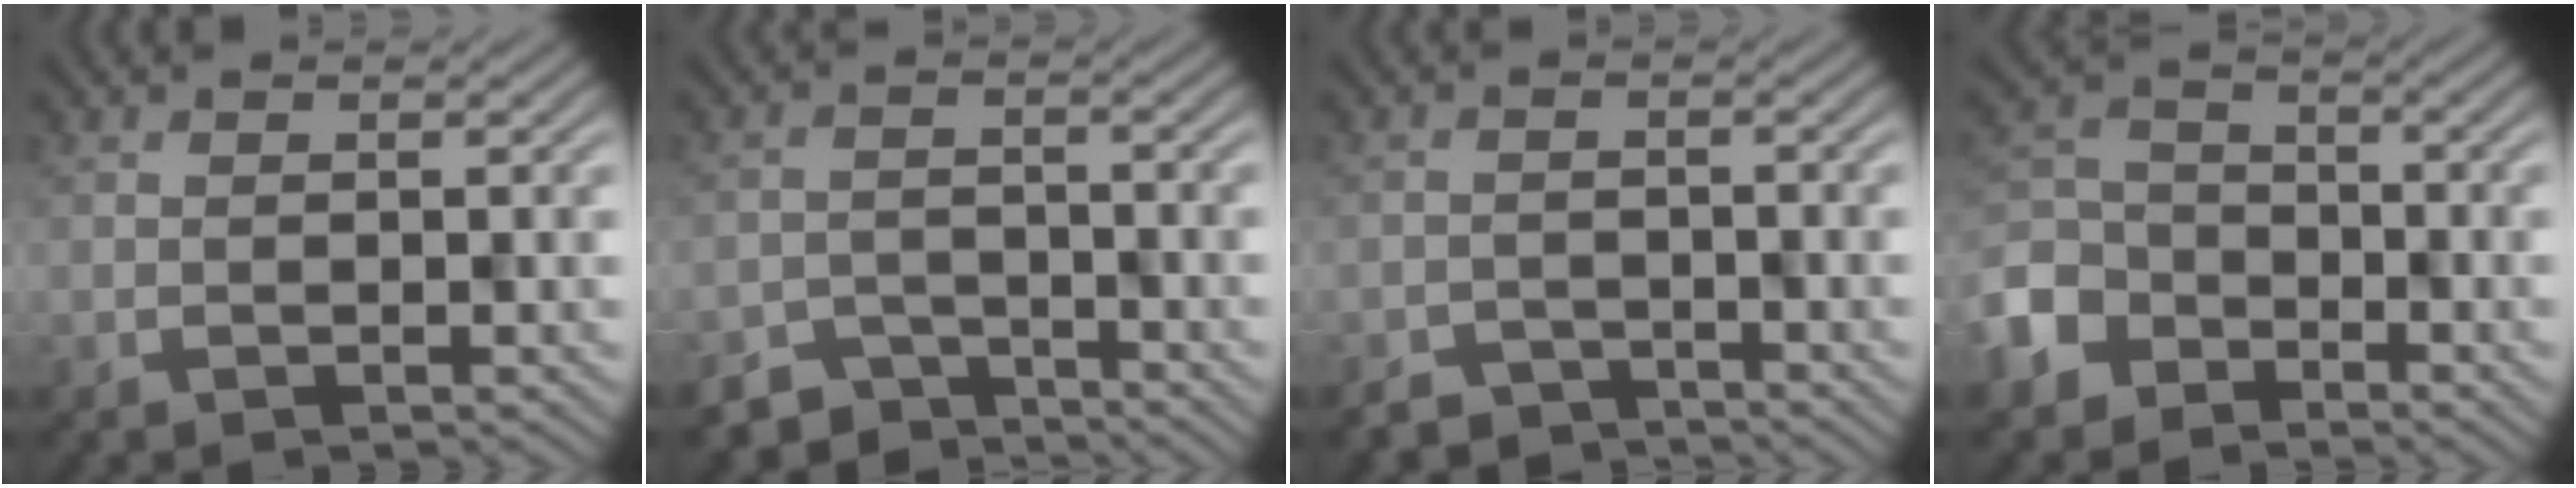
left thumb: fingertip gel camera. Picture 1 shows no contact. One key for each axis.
{"total": 4.1, "fx": -3.8, "fy": 1.5, "fz": 0.3, "tx": 0.000, "ty": -0.009, "tz": -0.066}
{"total": 3.1, "fx": -3.0, "fy": 1.0, "fz": -0.2, "tx": 0.007, "ty": -0.005, "tz": -0.049}
{"total": 6.5, "fx": -4.5, "fy": 4.5, "fz": 1.4, "tx": -0.041, "ty": -0.004, "tz": -0.116}